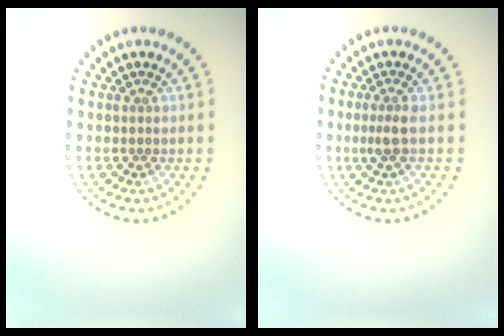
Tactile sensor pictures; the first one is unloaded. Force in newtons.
{"total": 1.6, "press": 1.1, "slide": 1.1}